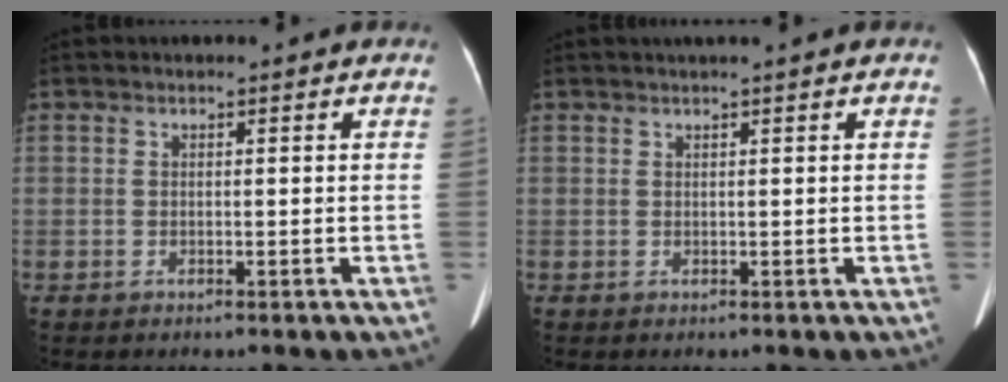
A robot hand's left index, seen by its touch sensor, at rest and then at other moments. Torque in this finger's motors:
{"motor_torque": [0.29, -0.28, 0.01, 0.00]}